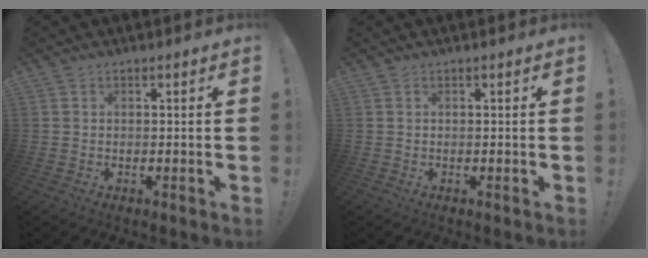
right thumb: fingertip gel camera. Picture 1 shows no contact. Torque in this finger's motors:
{"motor_torque": [0.00, 0.00, -0.03, -0.03, 0.00]}